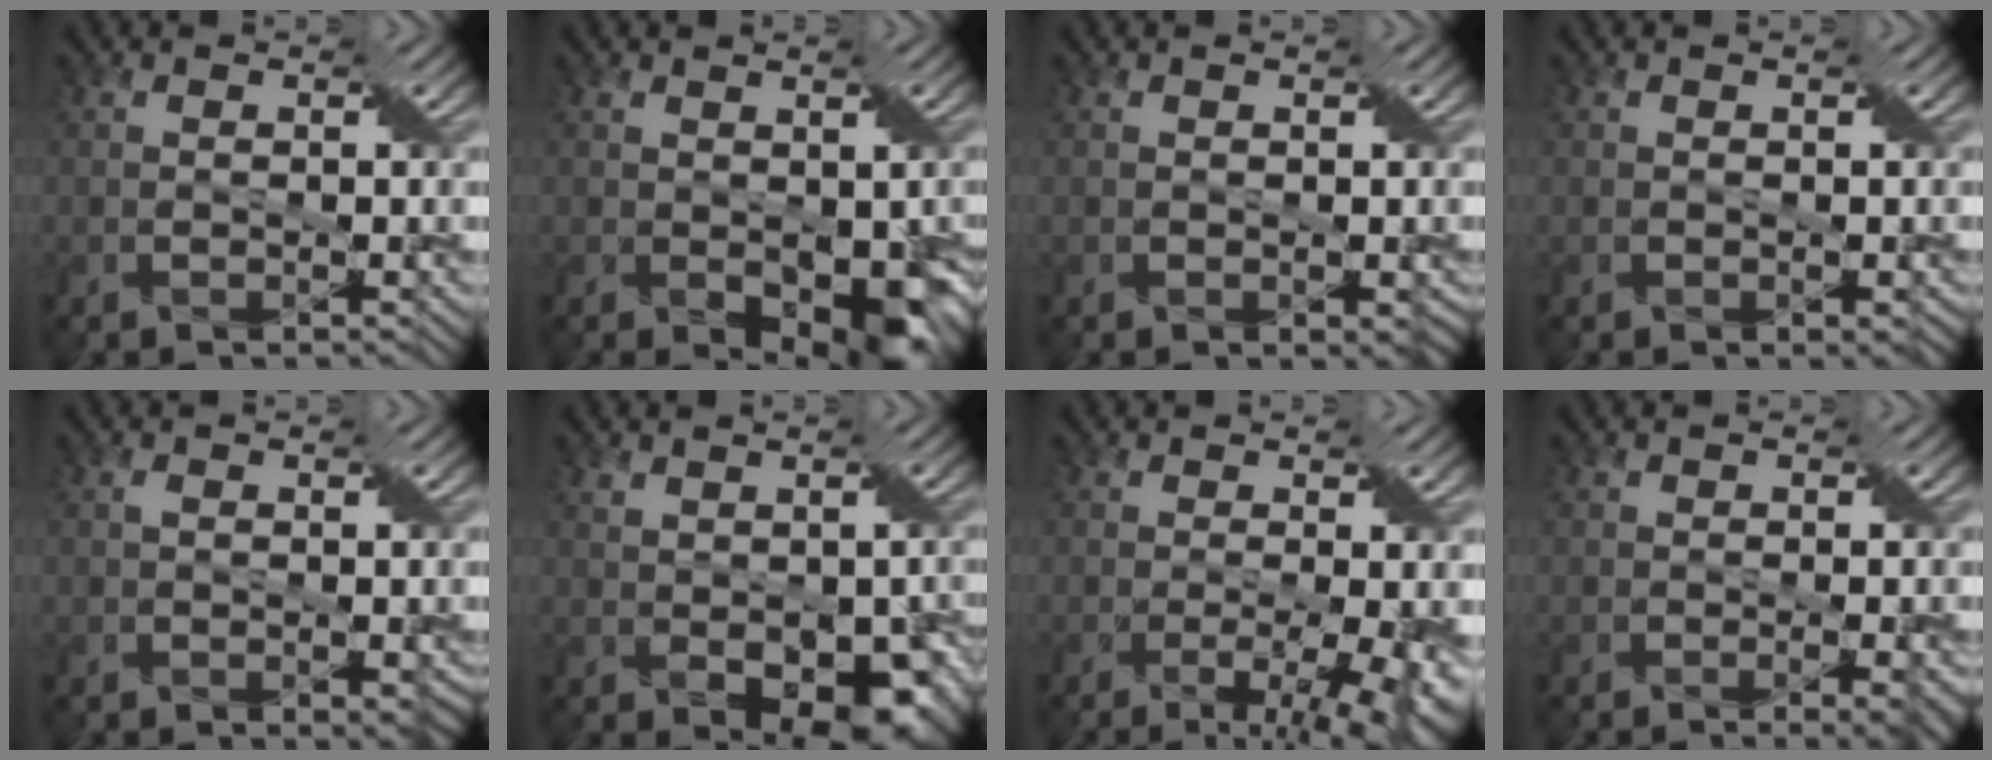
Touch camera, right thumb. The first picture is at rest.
{"total": 7.9, "force": [-1.9, 4.8, 6.1], "torque": [-0.100, -0.043, -0.008]}
{"total": 1.7, "force": [-0.1, 1.0, 1.4], "torque": [-0.012, -0.005, 0.005]}
{"total": 0.8, "force": [0.0, 0.4, 0.7], "torque": [-0.007, -0.002, 0.005]}
{"total": 2.8, "force": [0.2, 1.7, 2.1], "torque": [-0.026, -0.004, 0.006]}
{"total": 8.1, "force": [-1.1, 5.1, 6.2], "torque": [-0.099, -0.027, 0.000]}
{"total": 7.5, "force": [-2.0, 2.3, 6.9], "torque": [-0.083, -0.020, -0.009]}
{"total": 3.2, "force": [-1.3, 0.7, 2.9], "torque": [-0.032, -0.008, -0.015]}